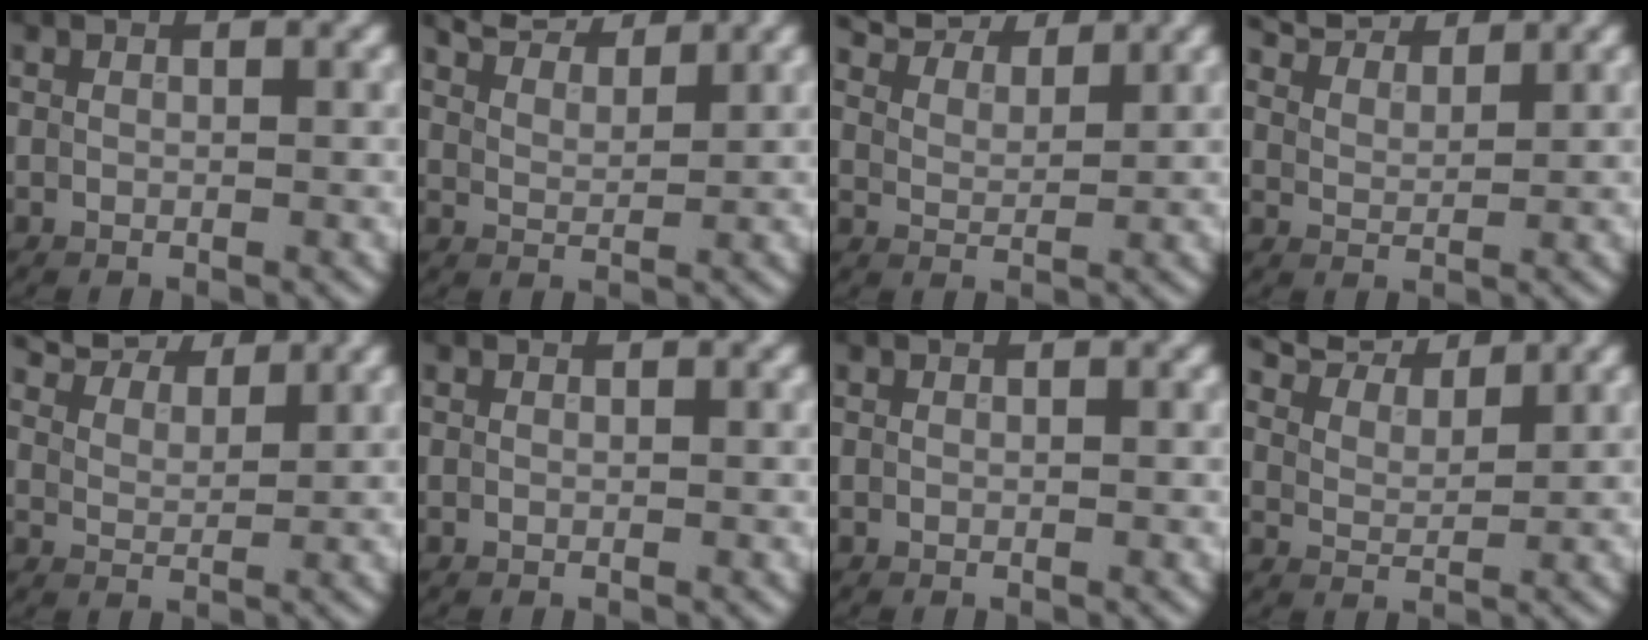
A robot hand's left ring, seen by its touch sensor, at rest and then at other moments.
{"total": 5.0, "force": [4.6, 1.1, 1.6], "torque": [-0.036, 0.008, 0.077]}
{"total": 7.4, "force": [6.6, 2.3, 2.6], "torque": [-0.062, 0.012, 0.105]}
{"total": 5.1, "force": [4.6, 1.3, 1.6], "torque": [-0.039, 0.006, 0.081]}
{"total": 7.7, "force": [6.8, 2.4, 2.7], "torque": [-0.065, 0.010, 0.110]}
{"total": 0.0}
{"total": 0.0}
{"total": 7.6, "force": [6.8, 2.1, 2.8], "torque": [-0.068, 0.014, 0.108]}